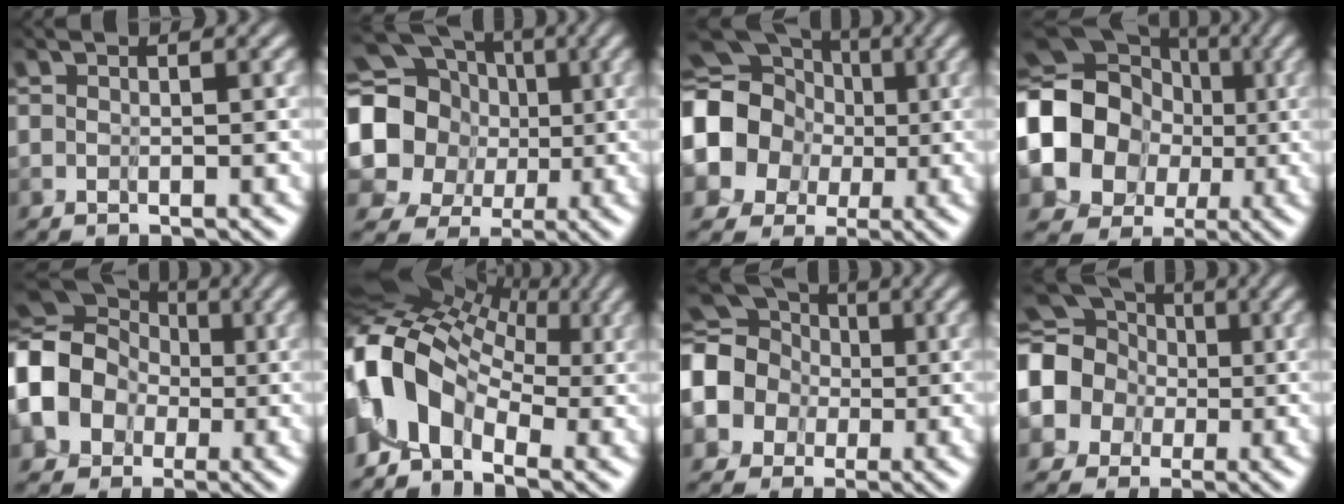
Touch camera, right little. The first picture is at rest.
{"total": 16.3, "force": [2.8, 15.0, 5.9], "torque": [-0.188, 0.015, 0.006]}
{"total": 13.1, "force": [0.2, 12.0, 5.2], "torque": [-0.161, 0.004, -0.031]}
{"total": 12.0, "force": [-0.2, 10.7, 5.4], "torque": [-0.129, -0.015, -0.025]}
{"total": 9.9, "force": [-0.7, 8.4, 5.3], "torque": [-0.117, -0.020, -0.046]}
{"total": 8.6, "force": [-0.3, 6.3, 5.8], "torque": [-0.135, -0.006, -0.012]}
{"total": 9.0, "force": [0.2, 8.0, 4.0], "torque": [-0.128, -0.002, -0.025]}
{"total": 10.2, "force": [0.4, 9.2, 4.3], "torque": [-0.141, 0.004, -0.024]}